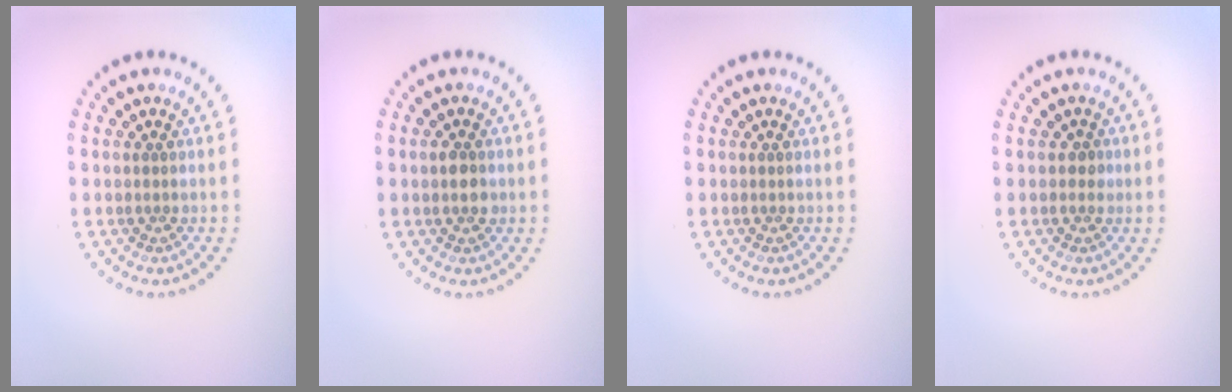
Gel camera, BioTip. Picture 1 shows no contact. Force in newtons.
{"total": 2.2, "press": 2.2, "slide": 0.1}
{"total": 0.0}
{"total": 0.9, "press": 0.8, "slide": 0.5}